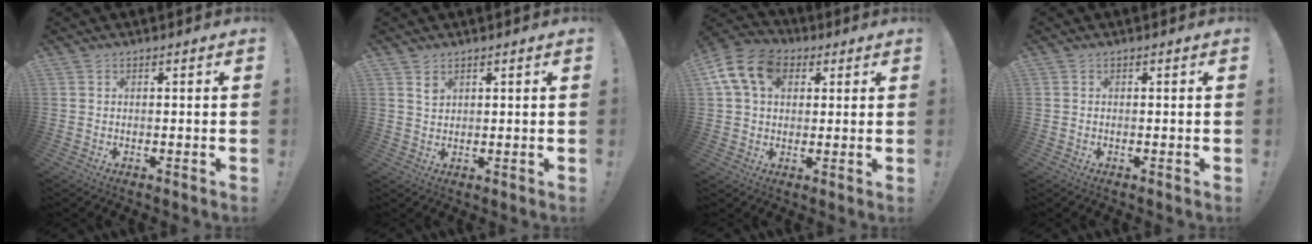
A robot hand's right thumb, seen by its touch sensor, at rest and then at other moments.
{"total": 2.2, "force": [1.6, 1.3, 0.7], "torque": [0.003, -0.014, 0.027]}
{"total": 13.5, "force": [4.8, 9.7, 8.1], "torque": [-0.145, -0.005, 0.095]}
{"total": 0.0}